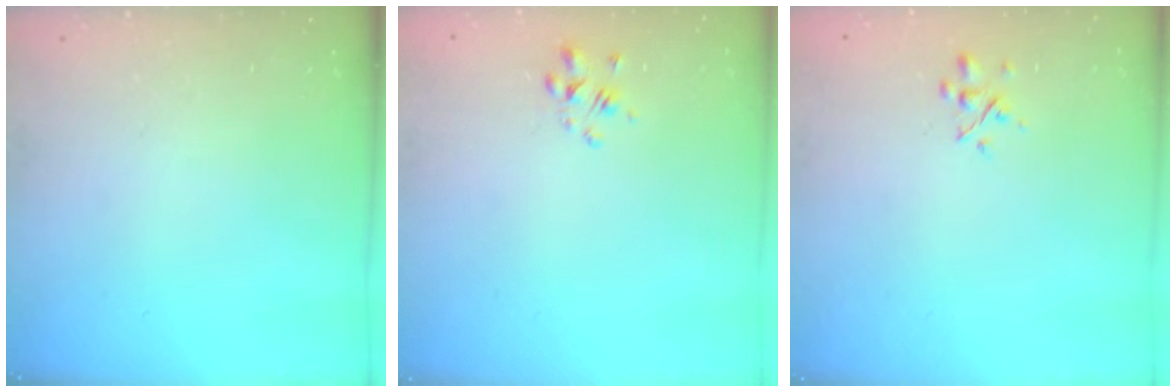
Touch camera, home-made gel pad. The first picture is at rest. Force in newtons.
{"total": 1.4, "press": 1.2, "slide": 0.8}
{"total": 2.2, "press": 2.0, "slide": 0.9}